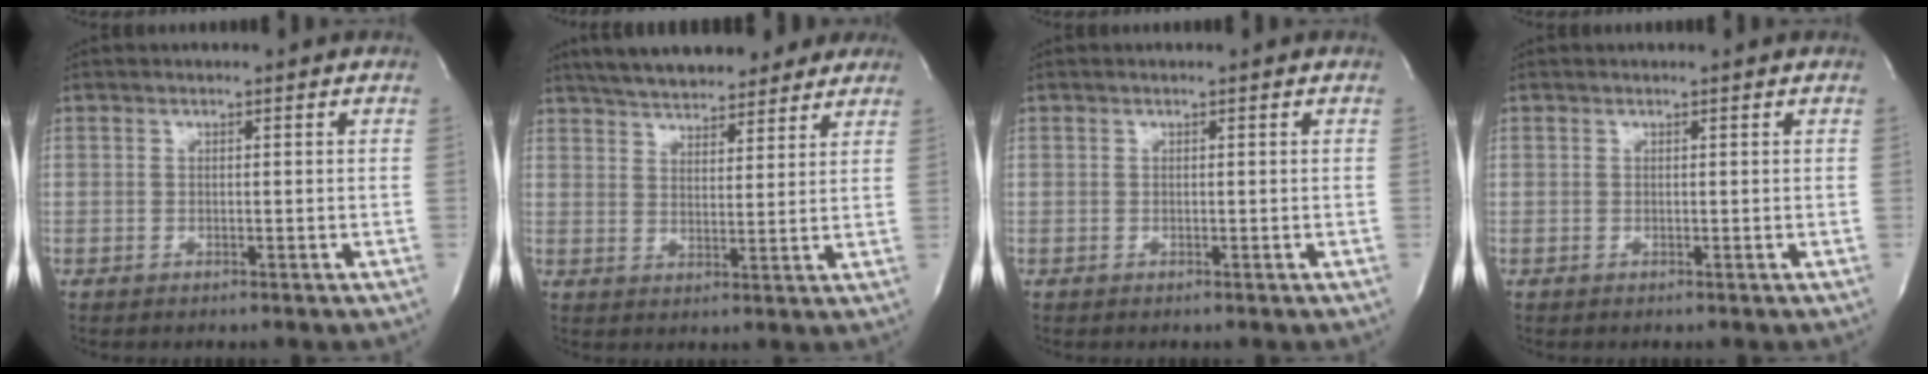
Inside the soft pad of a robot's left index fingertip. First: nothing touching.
{"total": 17.2, "force": [14.8, 5.4, 7.1], "torque": [-0.115, 0.029, 0.209]}
{"total": 0.0}
{"total": 0.8, "force": [0.8, -0.1, 0.0], "torque": [-0.006, 0.002, 0.009]}